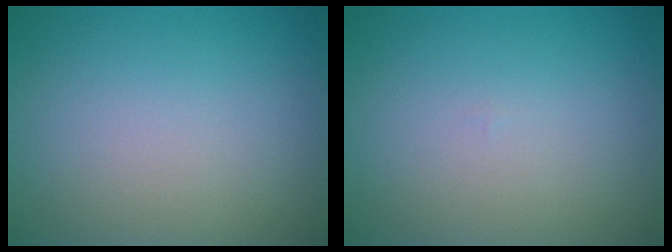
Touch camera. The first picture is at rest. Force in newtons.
{"total": 0.0}